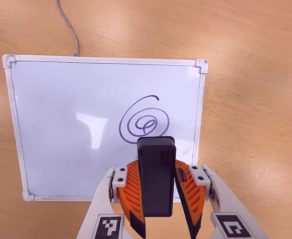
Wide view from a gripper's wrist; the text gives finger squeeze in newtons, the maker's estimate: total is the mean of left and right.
{"total": 7.9, "left": 6.2, "right": 9.6}